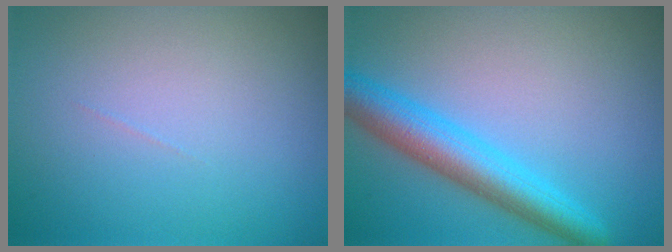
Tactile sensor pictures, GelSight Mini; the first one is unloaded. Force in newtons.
{"total": 5.3, "press": 5.3, "slide": 0.2}